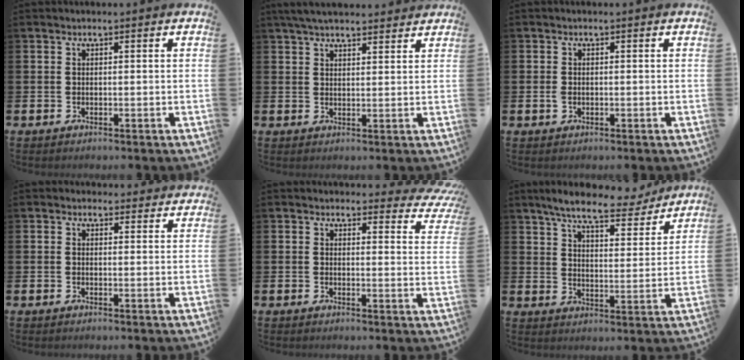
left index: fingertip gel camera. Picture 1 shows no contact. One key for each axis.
{"total": 4.5, "fx": 4.2, "fy": 1.0, "fz": 1.3, "tx": -0.031, "ty": -0.010, "tz": 0.078}
{"total": 1.2, "fx": -0.2, "fy": 0.8, "fz": 0.9, "tx": -0.020, "ty": 0.007, "tz": -0.005}
{"total": 1.9, "fx": 1.7, "fy": 0.6, "fz": -0.1, "tx": 0.011, "ty": -0.007, "tz": 0.030}
{"total": 2.6, "fx": 2.4, "fy": 1.1, "fz": 0.1, "tx": 0.008, "ty": -0.021, "tz": 0.035}
{"total": 8.4, "fx": 7.5, "fy": 1.5, "fz": 3.5, "tx": -0.084, "ty": -0.038, "tz": 0.128}